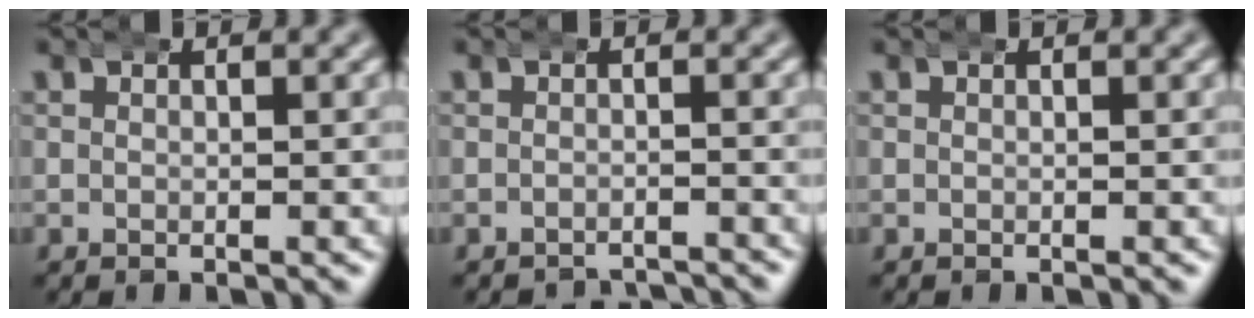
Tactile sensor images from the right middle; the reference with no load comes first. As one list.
[{"total": 2.8, "force": [-2.8, 0.1, 0.0], "torque": [0.002, -0.009, -0.043]}, {"total": 0.0}]